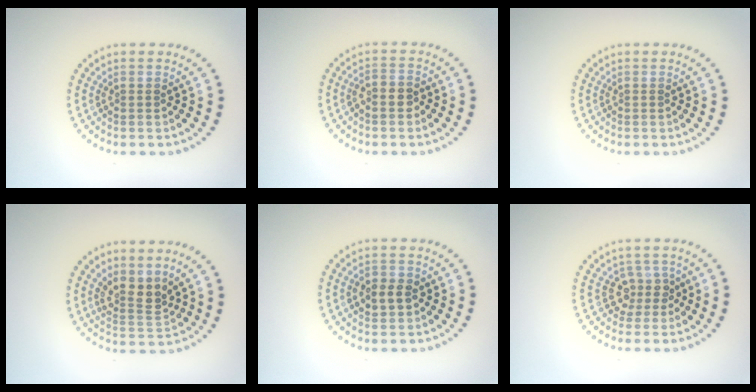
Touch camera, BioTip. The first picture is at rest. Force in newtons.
{"total": 1.5, "press": 1.3, "slide": 0.8}
{"total": 0.0}
{"total": 3.0, "press": 2.5, "slide": 1.7}
{"total": 2.4, "press": 2.3, "slide": 0.4}
{"total": 2.2, "press": 1.6, "slide": 1.5}